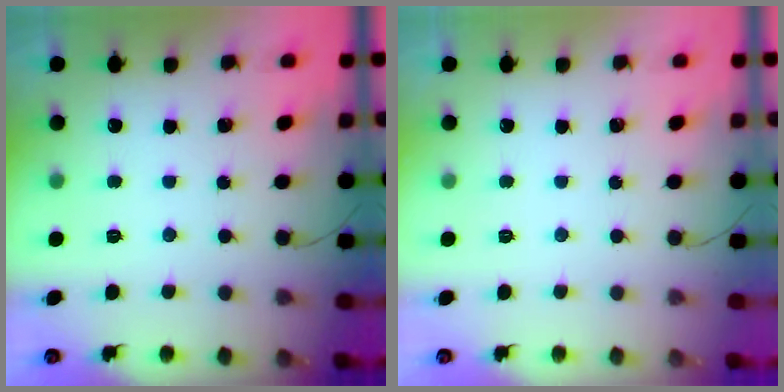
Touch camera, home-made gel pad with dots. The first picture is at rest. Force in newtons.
{"total": 0.0}